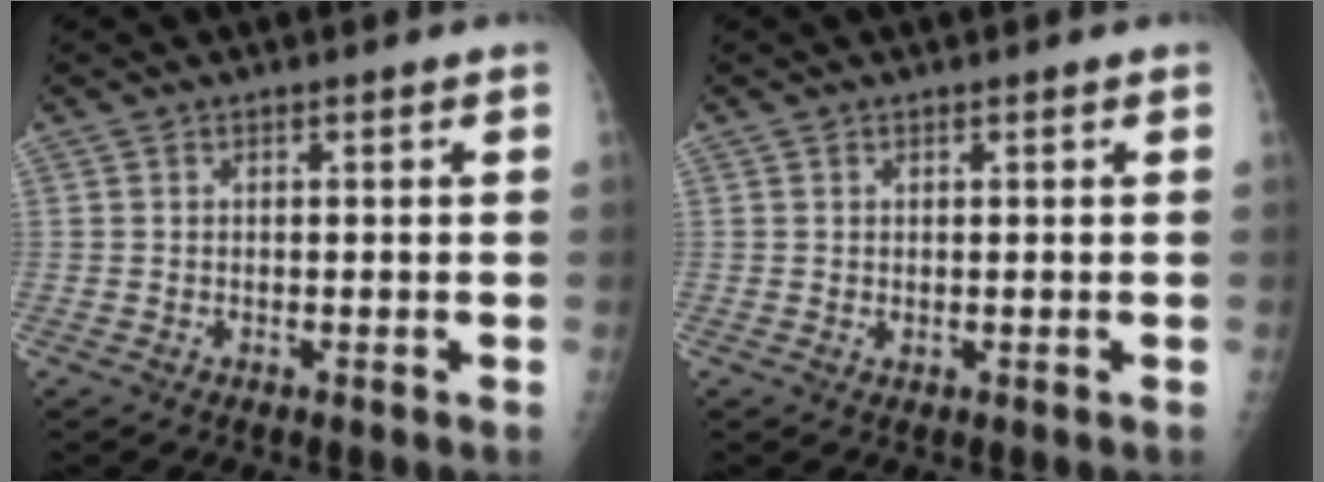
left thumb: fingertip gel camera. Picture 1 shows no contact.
{"total": 0.6, "force": [0.4, 0.2, 0.4], "torque": [-0.006, -0.005, 0.007]}